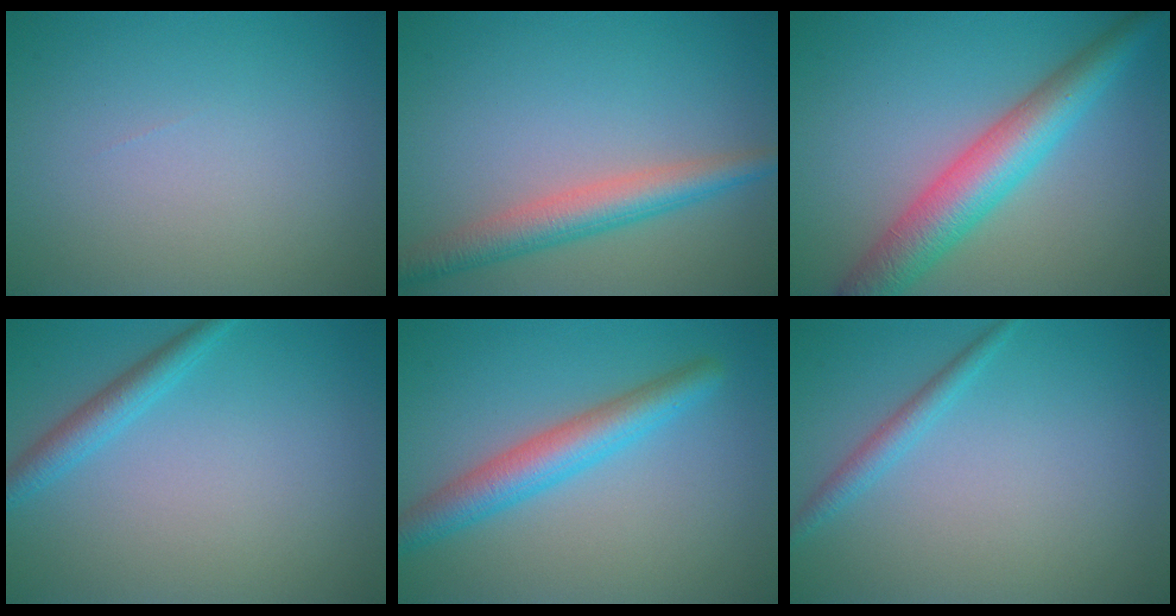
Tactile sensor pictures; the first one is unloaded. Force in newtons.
{"total": 4.2, "press": 4.2, "slide": 0.0}
{"total": 6.4, "press": 6.4, "slide": 0.2}
{"total": 2.2, "press": 2.2, "slide": 0.2}
{"total": 4.5, "press": 4.5, "slide": 0.0}
{"total": 1.6, "press": 1.6, "slide": 0.1}